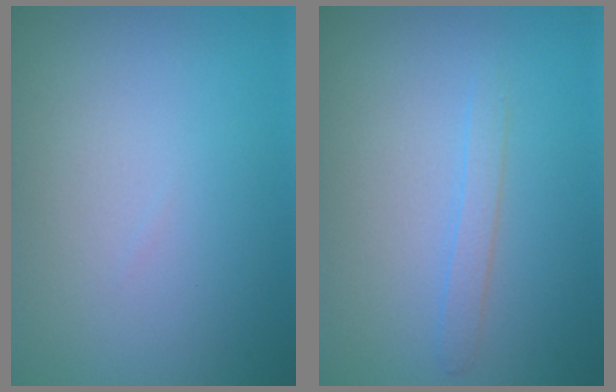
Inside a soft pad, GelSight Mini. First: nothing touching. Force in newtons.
{"total": 1.3, "press": 1.3, "slide": 0.1}